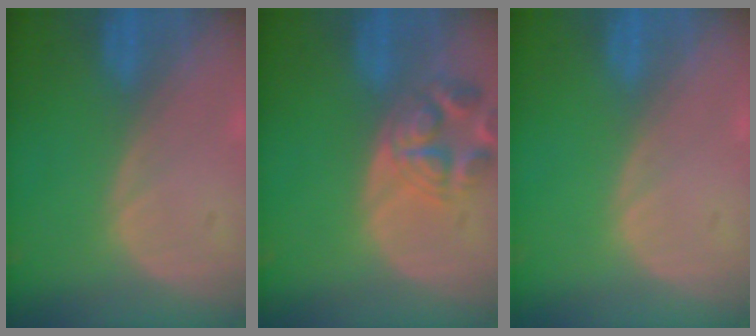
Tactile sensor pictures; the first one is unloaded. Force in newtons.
{"total": 6.5, "press": 6.2, "slide": 2.1}
{"total": 0.0}